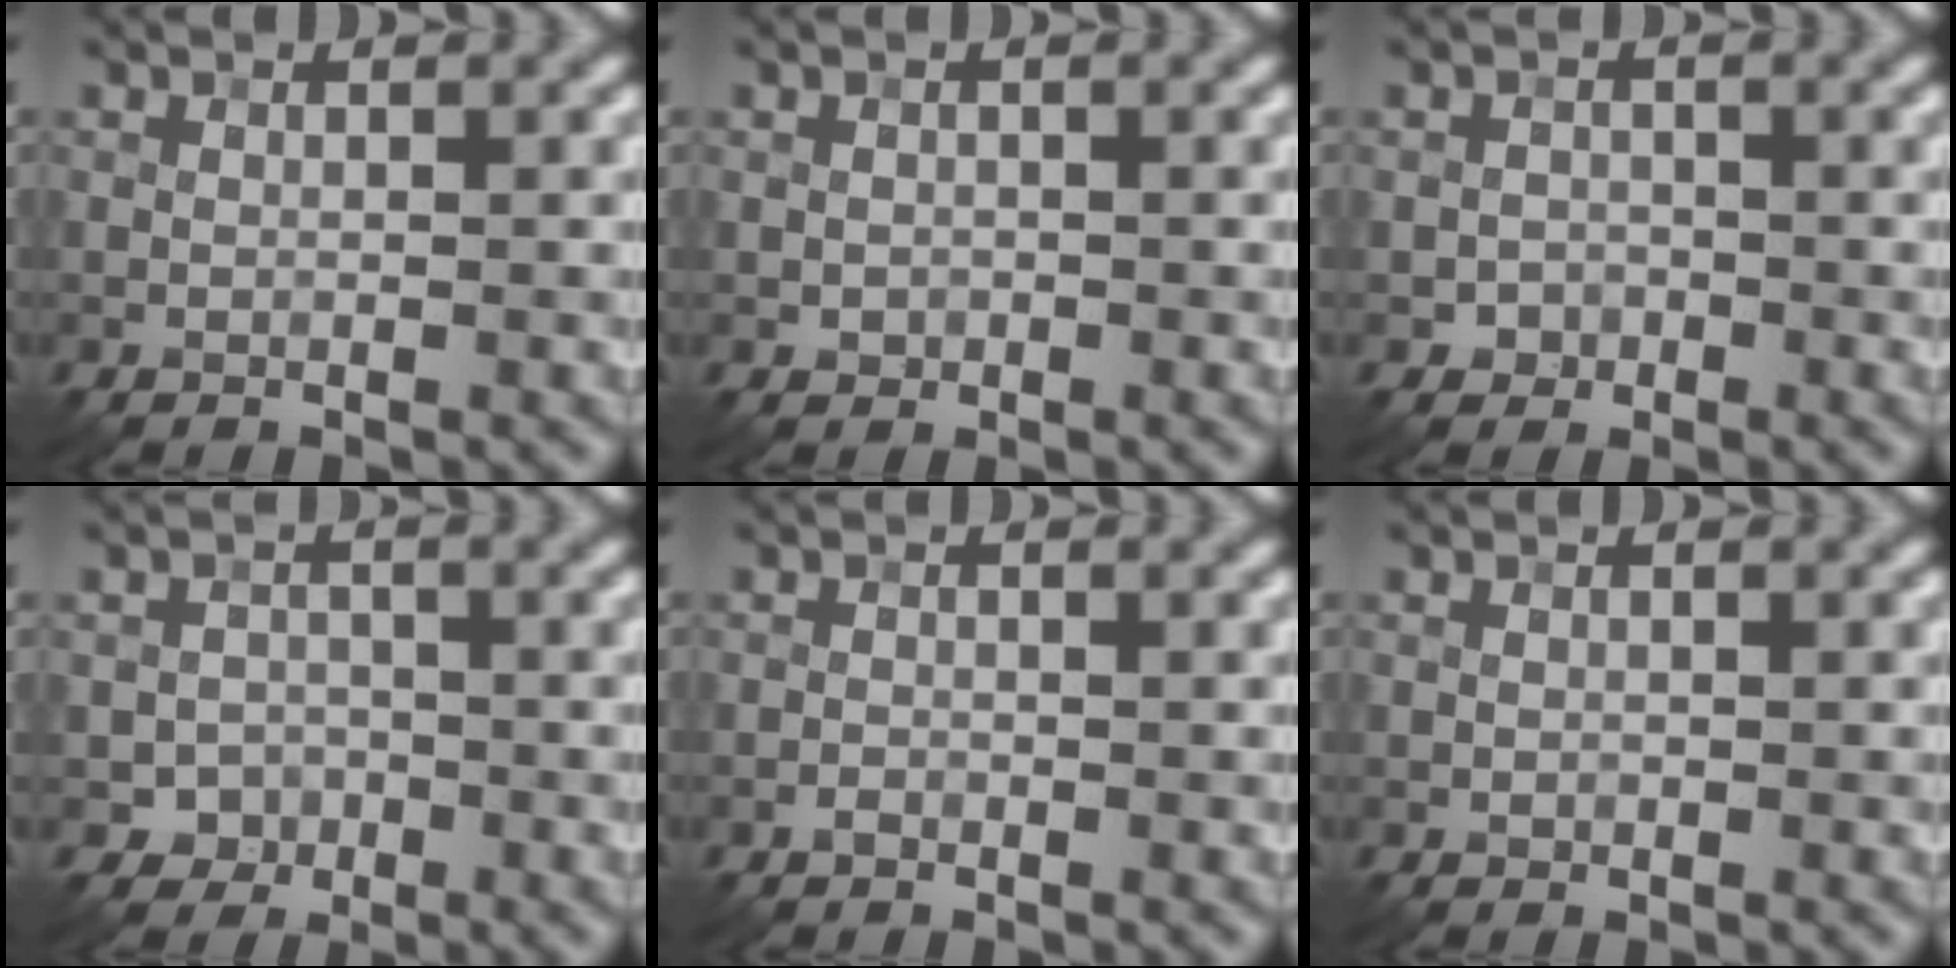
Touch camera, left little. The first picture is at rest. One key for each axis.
{"total": 0.7, "fx": -0.2, "fy": 0.7, "fz": 0.2, "tx": 0.002, "ty": -0.004, "tz": -0.004}
{"total": 1.3, "fx": -0.6, "fy": 1.1, "fz": 0.0, "tx": 0.010, "ty": 0.002, "tz": -0.012}
{"total": 2.0, "fx": -0.9, "fy": 1.8, "fz": 0.1, "tx": 0.011, "ty": 0.005, "tz": -0.018}
{"total": 0.5, "fx": -0.4, "fy": 0.3, "fz": 0.2, "tx": -0.002, "ty": 0.000, "tz": -0.010}
{"total": 0.0}